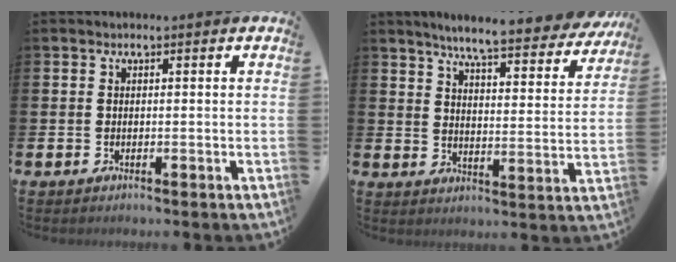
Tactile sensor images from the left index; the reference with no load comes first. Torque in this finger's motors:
{"motor_torque": [0.60, -1.09, 0.90, 0.21]}